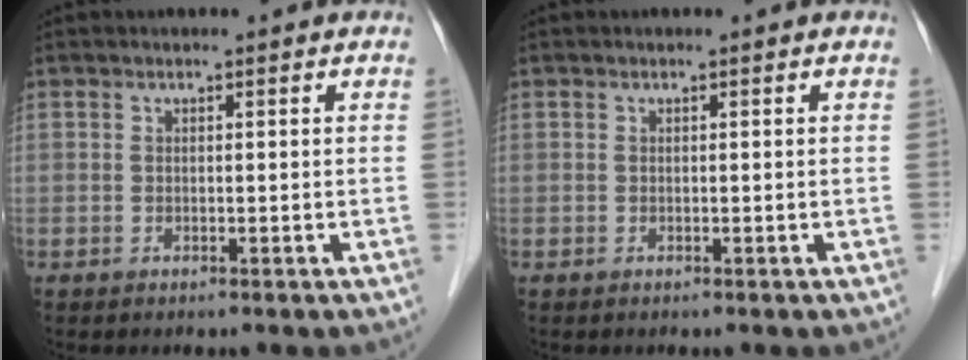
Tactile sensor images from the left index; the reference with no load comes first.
{"total": 0.0}